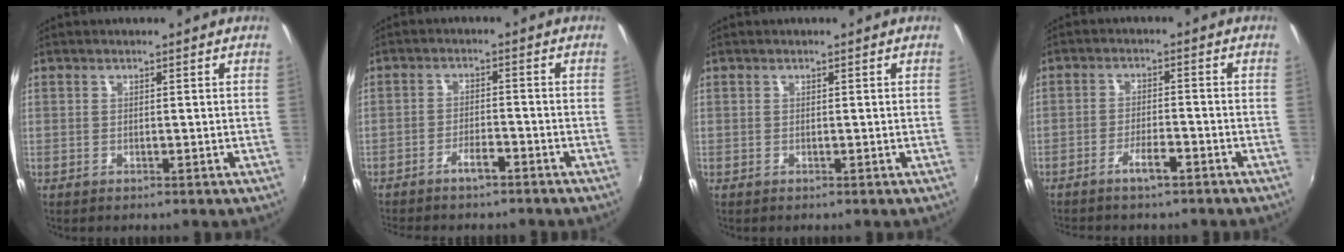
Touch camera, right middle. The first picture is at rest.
{"total": 4.2, "force": [-3.6, 0.9, 2.0], "torque": [-0.054, 0.005, -0.061]}
{"total": 0.0}
{"total": 3.9, "force": [-3.1, 0.8, 2.2], "torque": [-0.056, 0.004, -0.054]}